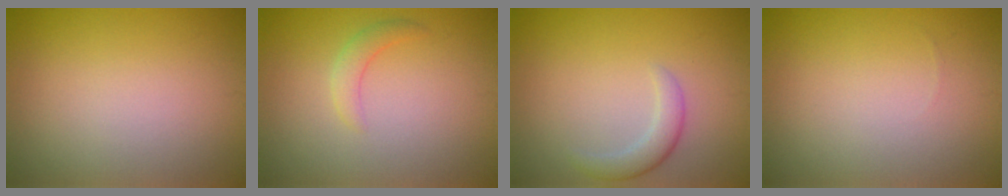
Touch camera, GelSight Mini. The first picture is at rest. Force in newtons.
{"total": 1.6, "press": 1.6, "slide": 0.1}
{"total": 2.1, "press": 2.1, "slide": 0.1}
{"total": 0.0}